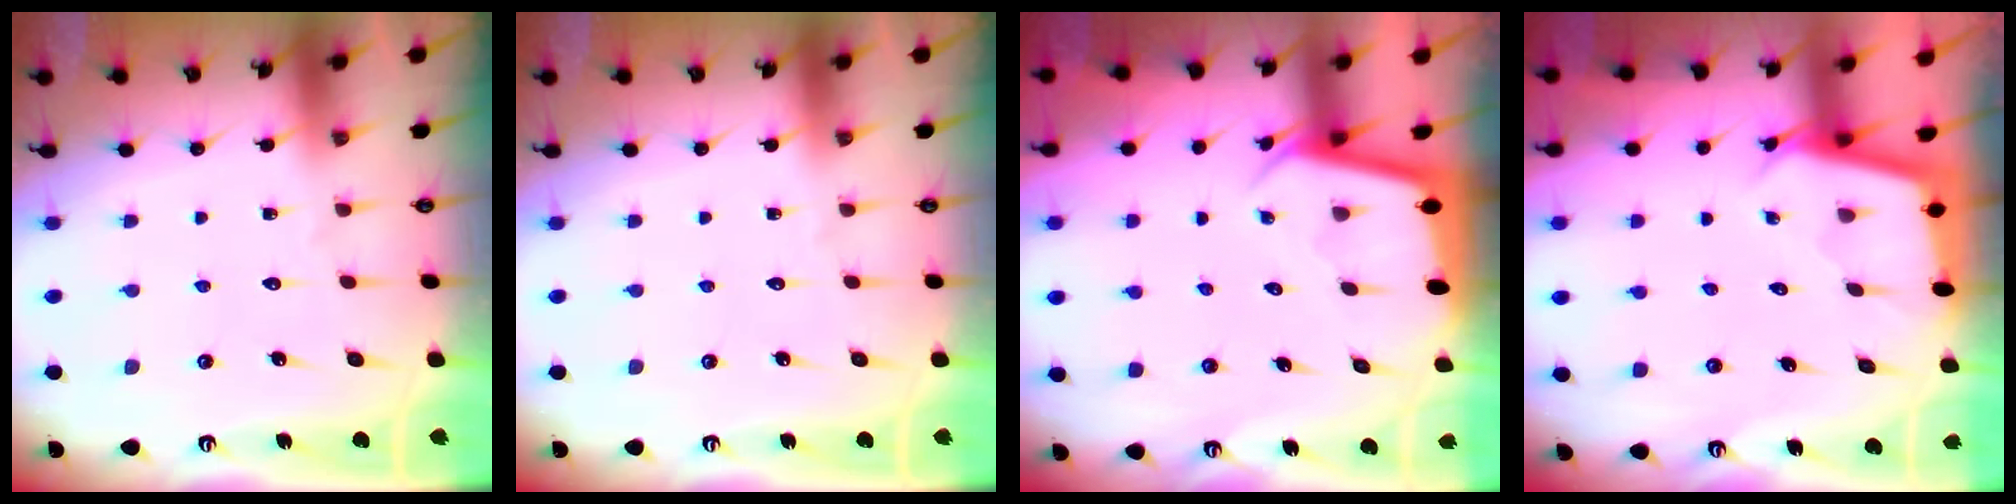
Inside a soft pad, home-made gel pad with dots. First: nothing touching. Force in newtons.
{"total": 0.0}
{"total": 2.3, "press": 2.3, "slide": 0.1}
{"total": 2.2, "press": 2.2, "slide": 0.2}